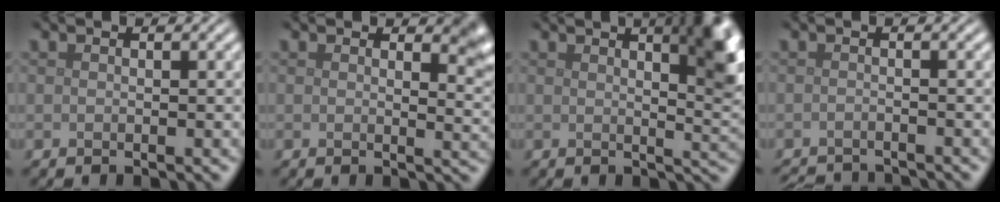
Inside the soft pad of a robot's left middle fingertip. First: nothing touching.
{"total": 2.7, "force": [1.6, 1.0, 1.9], "torque": [-0.022, -0.007, 0.023]}
{"total": 7.9, "force": [3.4, 2.9, 6.5], "torque": [-0.042, 0.021, 0.040]}
{"total": 4.0, "force": [-3.9, 0.4, 0.9], "torque": [-0.019, -0.007, -0.062]}